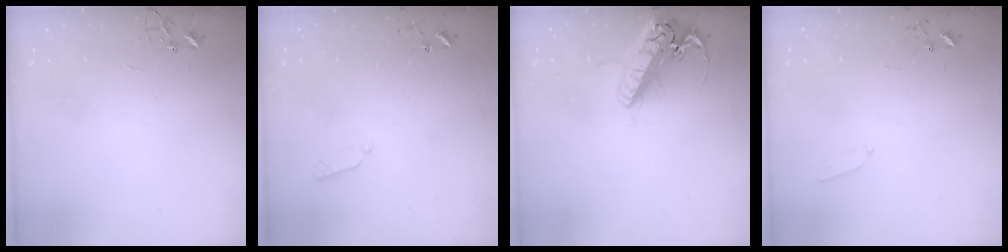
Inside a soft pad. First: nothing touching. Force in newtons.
{"total": 4.7, "press": 4.6, "slide": 0.9}
{"total": 21.0, "press": 20.7, "slide": 3.7}
{"total": 3.9, "press": 3.9, "slide": 0.6}